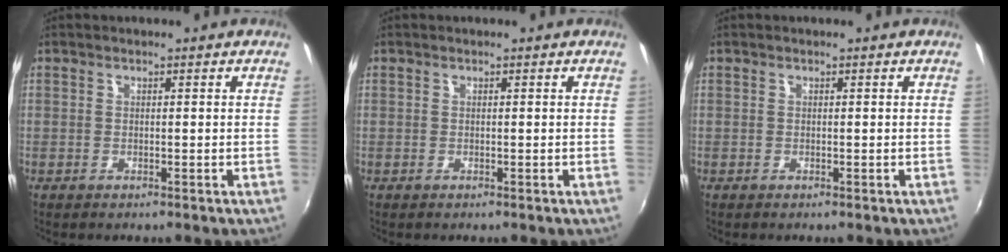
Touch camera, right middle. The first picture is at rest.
{"total": 0.0}
{"total": 0.0}